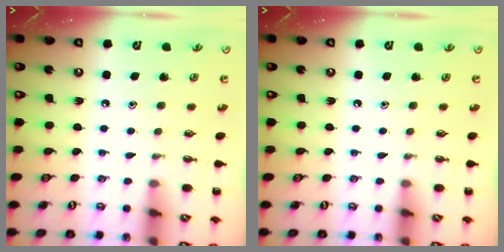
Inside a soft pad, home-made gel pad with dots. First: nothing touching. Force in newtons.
{"total": 0.0}